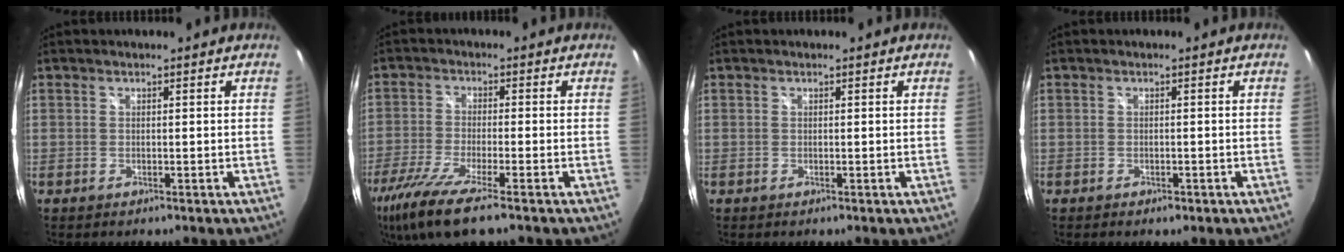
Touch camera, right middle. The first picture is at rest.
{"total": 11.6, "force": [-8.0, 1.5, 8.3], "torque": [-0.188, -0.044, -0.148]}
{"total": 0.0}
{"total": 1.5, "force": [-1.0, 0.8, 0.8], "torque": [-0.016, -0.002, -0.013]}